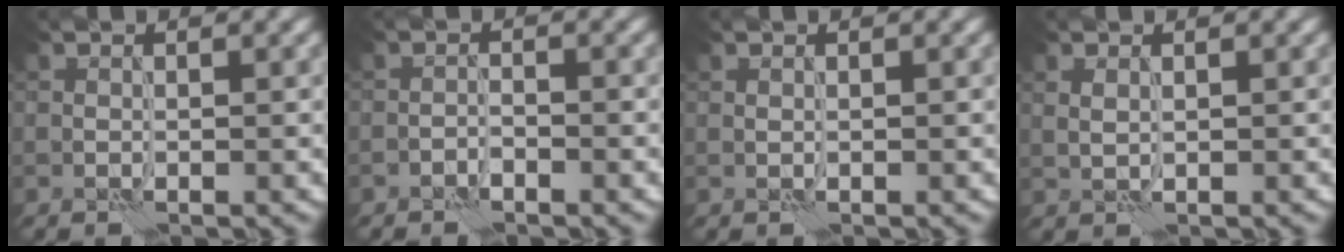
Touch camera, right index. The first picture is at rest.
{"total": 1.0, "force": [-1.0, 0.1, 0.3], "torque": [-0.006, 0.003, -0.018]}
{"total": 0.0}
{"total": 0.6, "force": [0.3, 0.2, 0.4], "torque": [-0.018, 0.000, 0.011]}